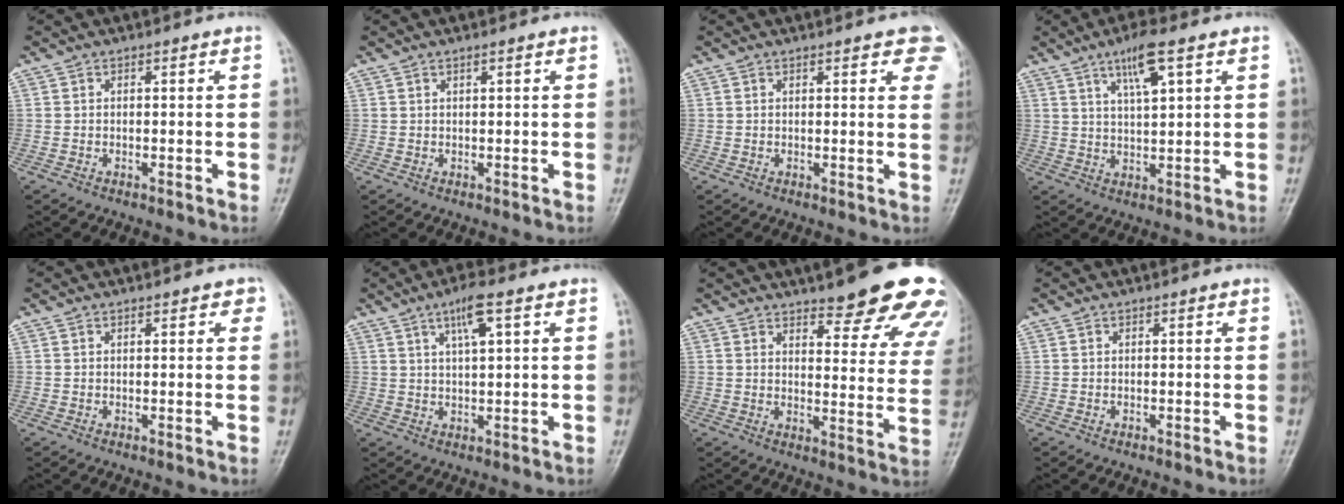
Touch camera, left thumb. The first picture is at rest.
{"total": 0.6, "force": [0.4, 0.0, 0.4], "torque": [-0.009, -0.001, 0.009]}
{"total": 7.4, "force": [3.9, 2.3, 5.8], "torque": [-0.041, -0.006, 0.041]}
{"total": 6.8, "force": [3.7, 1.3, 5.6], "torque": [-0.102, -0.013, 0.068]}
{"total": 2.1, "force": [1.2, 1.0, 1.3], "torque": [-0.004, -0.001, 0.010]}
{"total": 5.5, "force": [2.7, 1.0, 4.7], "torque": [-0.088, -0.004, 0.050]}
{"total": 19.7, "force": [14.8, 5.2, 11.9], "torque": [-0.111, -0.077, 0.172]}
{"total": 0.0}